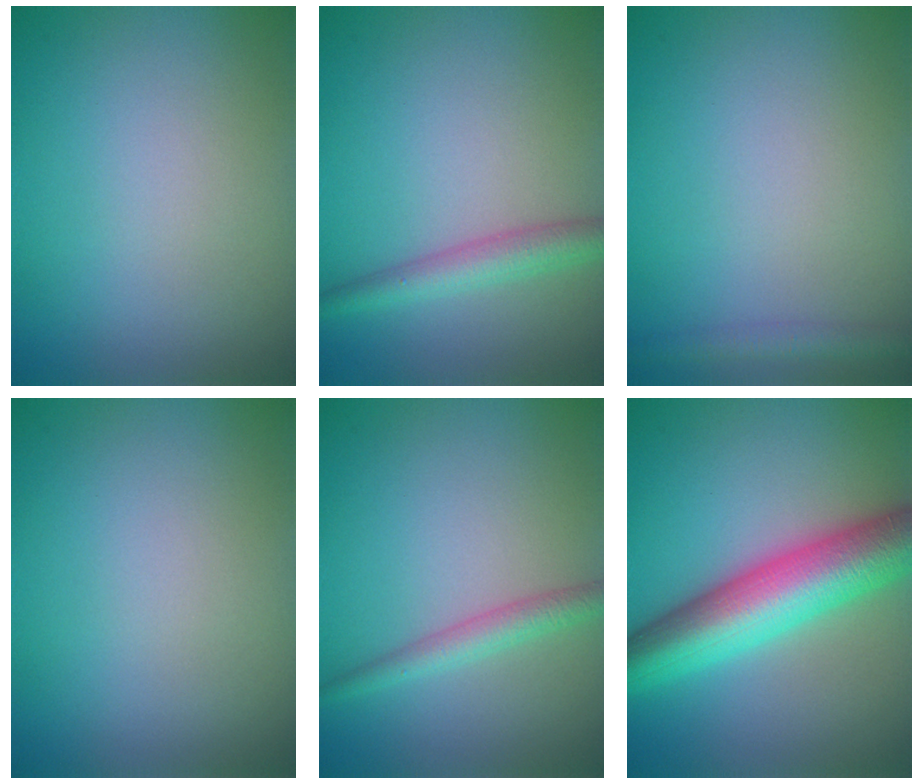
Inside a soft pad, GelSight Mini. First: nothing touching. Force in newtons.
{"total": 3.0, "press": 3.0, "slide": 0.1}
{"total": 1.8, "press": 1.8, "slide": 0.1}
{"total": 0.0}
{"total": 2.3, "press": 2.3, "slide": 0.1}
{"total": 10.1, "press": 10.1, "slide": 0.1}